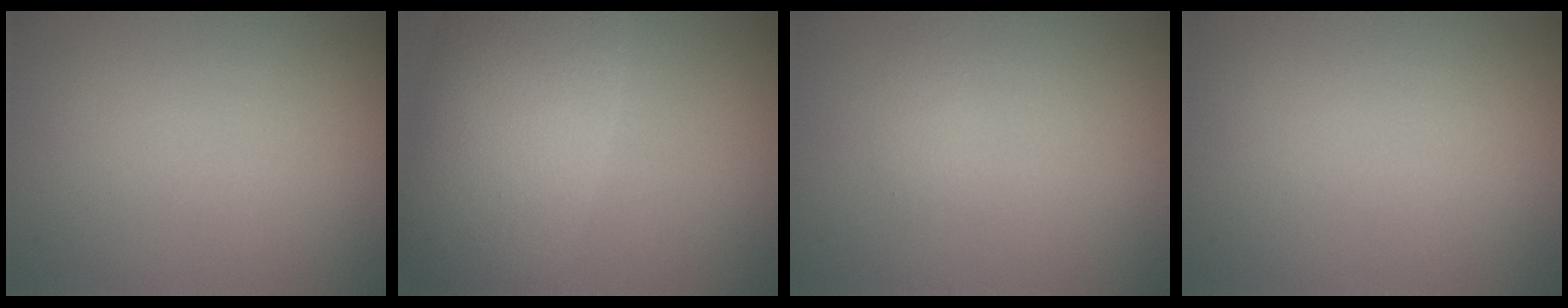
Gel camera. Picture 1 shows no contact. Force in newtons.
{"total": 9.7, "press": 9.7, "slide": 0.4}
{"total": 0.8, "press": 0.8, "slide": 0.0}
{"total": 0.0}